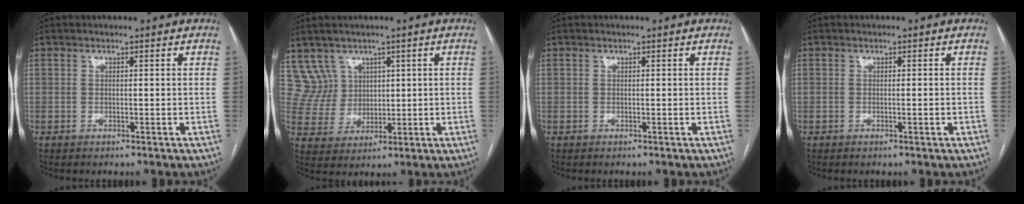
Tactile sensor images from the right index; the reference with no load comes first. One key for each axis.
{"total": 6.1, "fx": 3.5, "fy": 4.9, "fz": -0.4, "tx": 0.003, "ty": 0.018, "tz": 0.080}
{"total": 0.0}
{"total": 0.6, "fx": -0.2, "fy": 0.1, "fz": 0.6, "tx": -0.010, "ty": 0.000, "tz": 0.001}